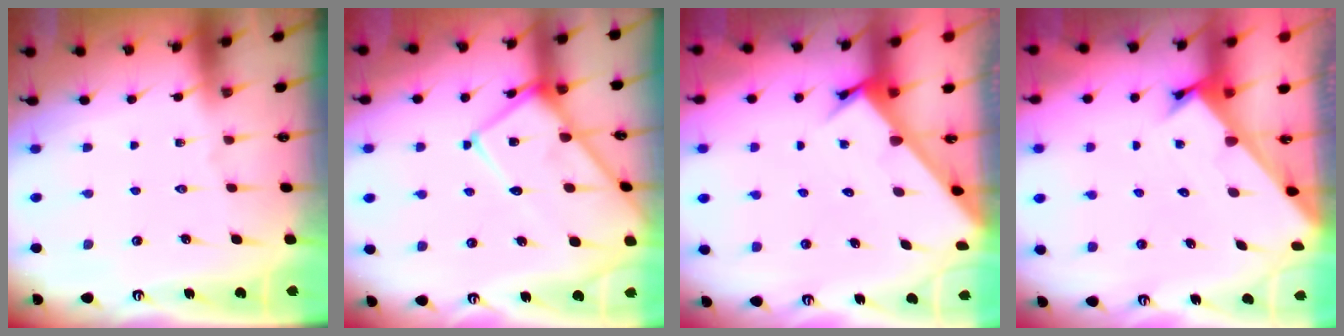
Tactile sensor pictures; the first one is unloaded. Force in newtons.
{"total": 14.1, "press": 14.0, "slide": 1.5}
{"total": 3.6, "press": 3.6, "slide": 0.2}
{"total": 2.3, "press": 2.3, "slide": 0.2}